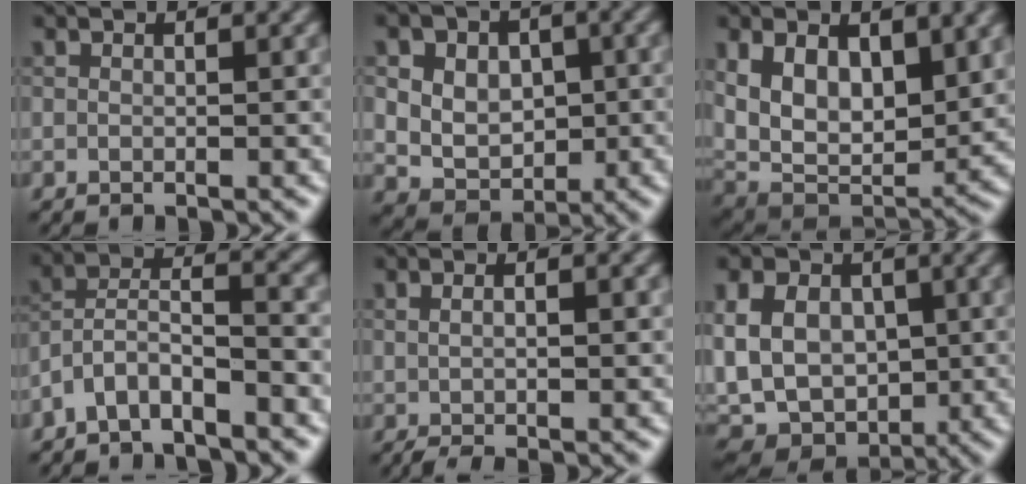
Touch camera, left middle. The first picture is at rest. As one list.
[{"total": 9.4, "force": [2.6, 7.3, 5.3], "torque": [-0.086, 0.031, 0.038]}, {"total": 9.3, "force": [2.5, 5.4, 7.2], "torque": [-0.145, -0.015, 0.045]}, {"total": 5.1, "force": [-3.6, 1.5, 3.2], "torque": [-0.063, 0.007, -0.077]}, {"total": 3.2, "force": [0.0, 1.2, 2.9], "torque": [-0.041, 0.004, 0.009]}, {"total": 10.5, "force": [0.3, 8.0, 6.9], "torque": [-0.115, 0.011, -0.001]}]